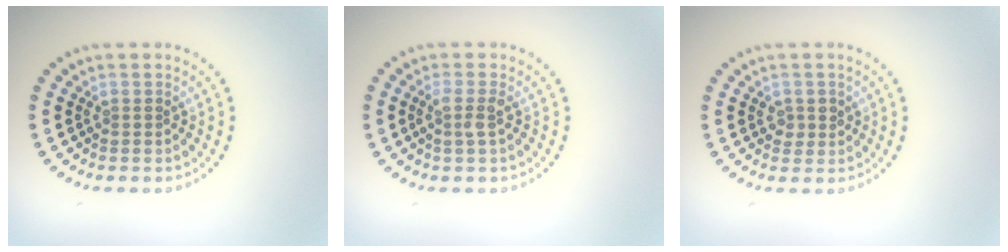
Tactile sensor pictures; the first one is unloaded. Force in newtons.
{"total": 1.5, "press": 1.2, "slide": 0.9}
{"total": 1.5, "press": 1.4, "slide": 0.6}